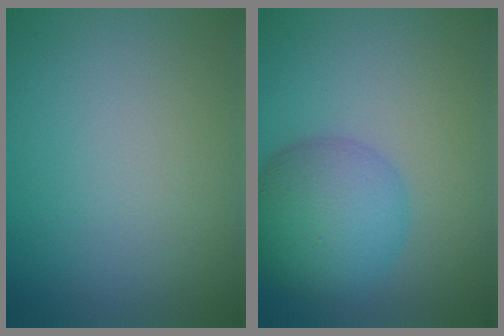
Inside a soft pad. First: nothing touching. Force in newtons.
{"total": 6.8, "press": 6.8, "slide": 0.1}